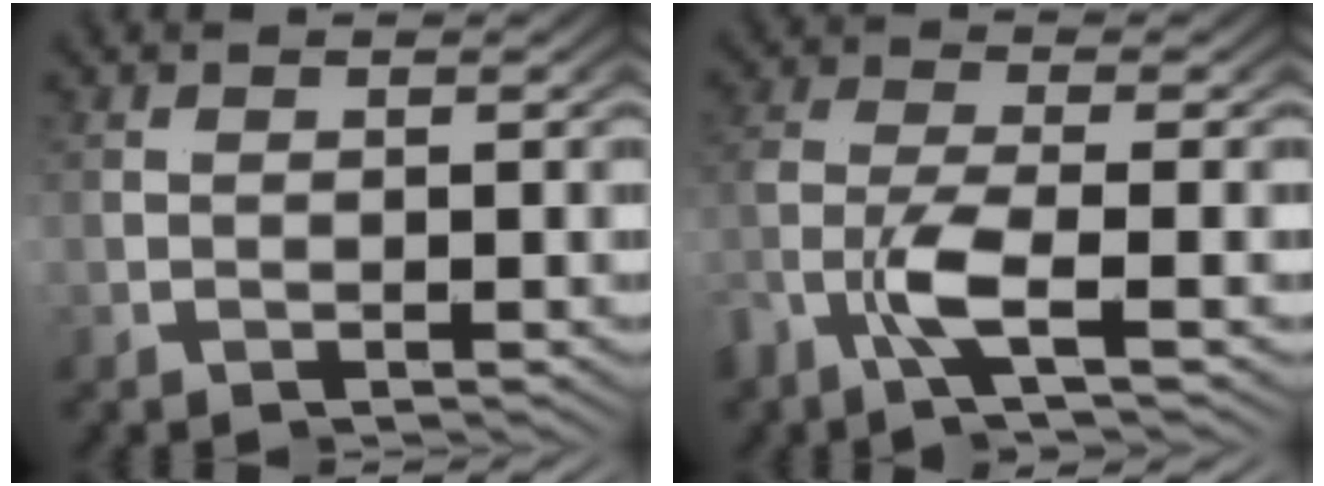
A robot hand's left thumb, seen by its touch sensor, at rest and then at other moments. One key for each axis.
{"total": 3.4, "fx": -0.4, "fy": 0.4, "fz": 3.4, "tx": -0.098, "ty": 0.006, "tz": -0.012}